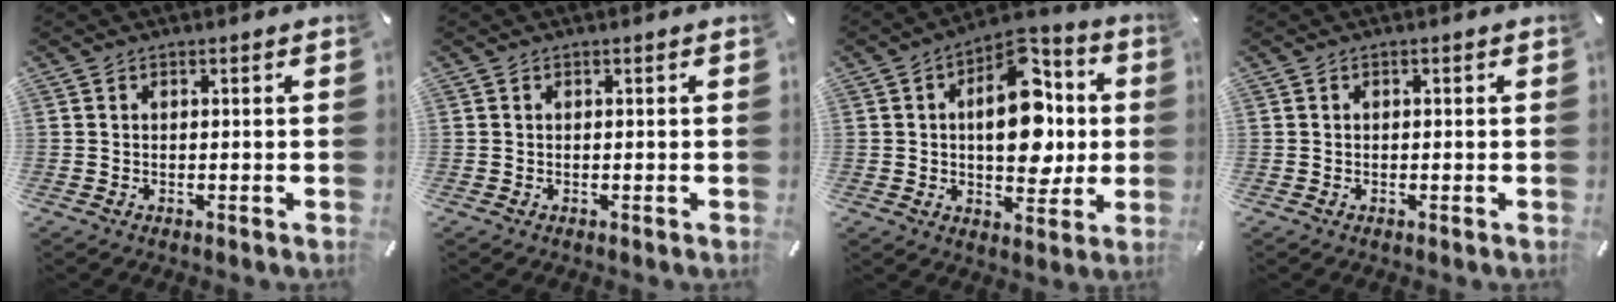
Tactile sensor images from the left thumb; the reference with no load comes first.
{"total": 0.0}
{"total": 17.2, "force": [2.5, 10.6, 13.3], "torque": [-0.179, -0.011, 0.044]}
{"total": 0.0}